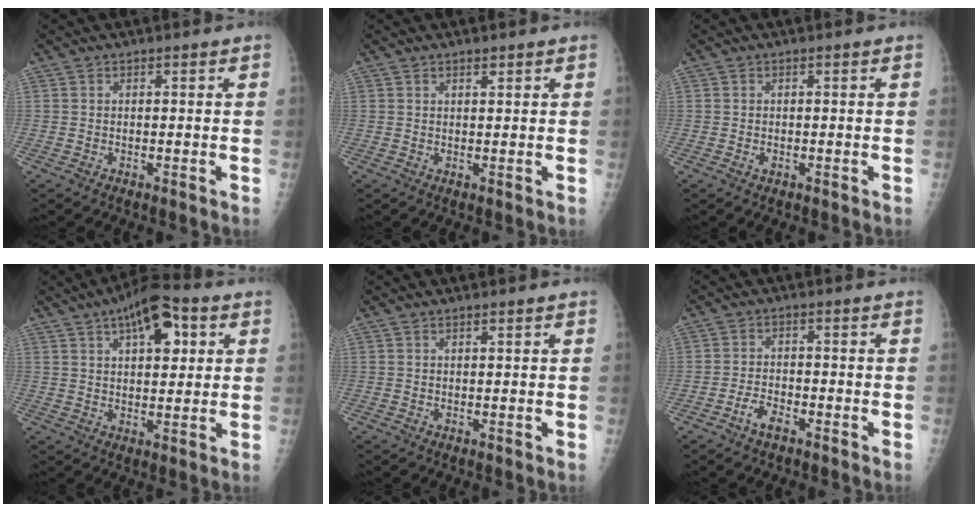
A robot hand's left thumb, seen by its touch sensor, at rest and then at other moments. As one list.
[{"total": 1.1, "force": [0.8, 0.3, 0.6], "torque": [-0.008, -0.005, 0.014]}, {"total": 0.8, "force": [-0.3, 0.5, 0.5], "torque": [-0.011, 0.006, -0.003]}, {"total": 11.6, "force": [4.8, 5.2, 9.2], "torque": [-0.112, 0.001, 0.069]}, {"total": 0.6, "force": [0.4, 0.1, 0.5], "torque": [-0.006, -0.001, 0.007]}, {"total": 3.6, "force": [-2.3, 1.6, 2.2], "torque": [-0.042, 0.018, -0.042]}]